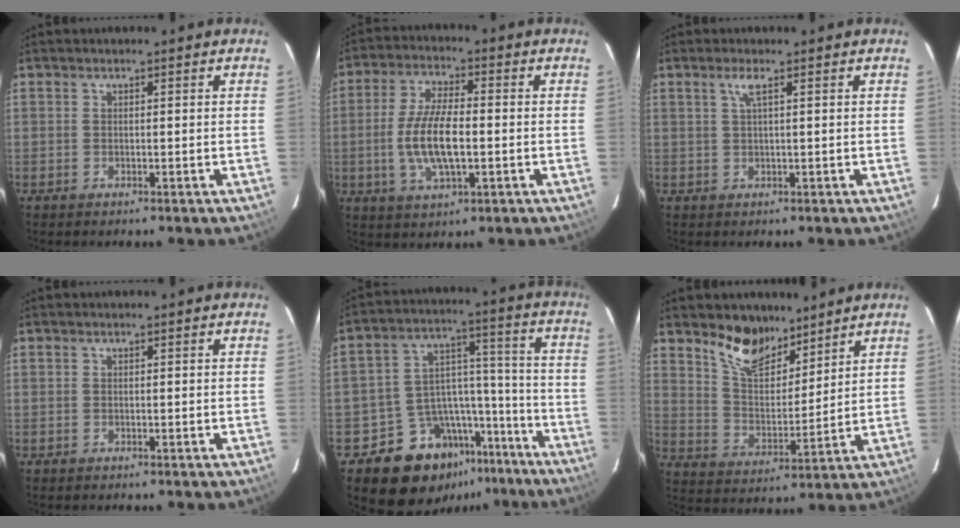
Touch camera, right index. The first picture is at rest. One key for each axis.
{"total": 10.5, "fx": -1.6, "fy": 3.7, "fz": 9.7, "tx": -0.198, "ty": -0.002, "tz": -0.030}
{"total": 1.9, "fx": 0.8, "fy": -0.2, "fz": 1.7, "tx": -0.031, "ty": -0.002, "tz": 0.018}
{"total": 0.0}
{"total": 16.7, "fx": -12.1, "fy": 10.5, "fz": 4.7, "tx": -0.086, "ty": 0.066, "tz": -0.162}
{"total": 10.7, "fx": 8.3, "fy": 4.9, "fz": 4.7, "tx": -0.083, "ty": -0.006, "tz": 0.155}